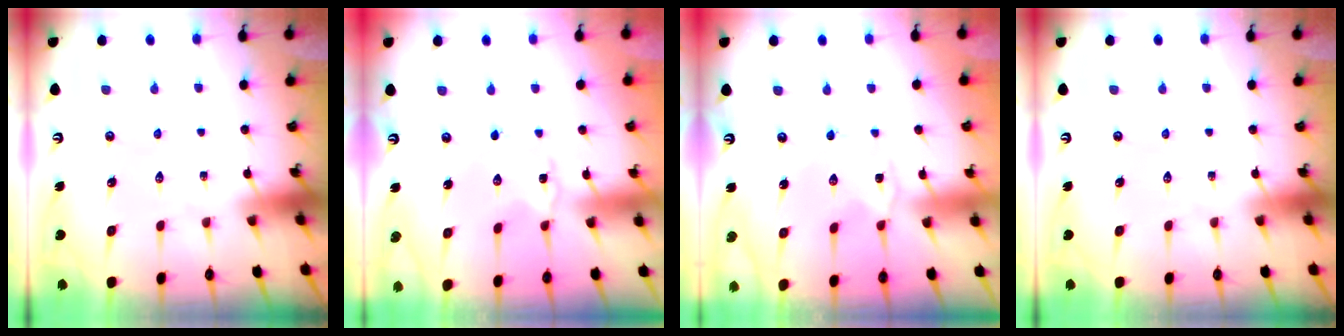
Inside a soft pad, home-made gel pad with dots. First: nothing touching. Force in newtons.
{"total": 0.7, "press": 0.7, "slide": 0.1}
{"total": 0.0}
{"total": 0.0}